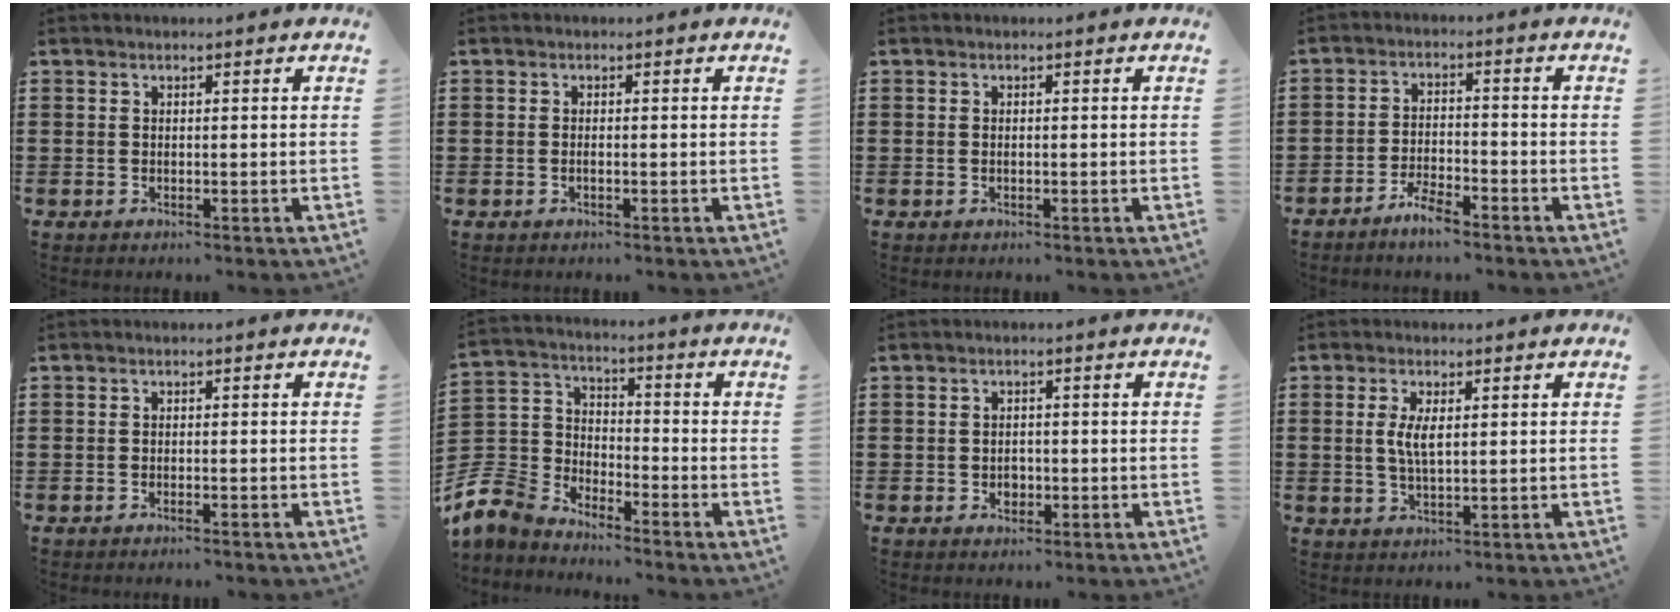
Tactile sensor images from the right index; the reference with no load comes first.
{"total": 0.5, "force": [-0.3, 0.0, 0.5], "torque": [-0.009, -0.002, -0.005]}
{"total": 0.0}
{"total": 3.7, "force": [-3.3, 0.8, 1.5], "torque": [-0.042, 0.006, -0.068]}
{"total": 0.9, "force": [-0.8, -0.1, 0.1], "torque": [-0.004, 0.000, -0.017]}
{"total": 6.5, "force": [-5.5, 3.5, 0.6], "torque": [-0.063, -0.006, -0.123]}
{"total": 1.7, "force": [-0.5, 1.3, 0.9], "torque": [-0.020, 0.003, -0.012]}
{"total": 3.7, "force": [0.6, 1.2, 3.4], "torque": [-0.069, 0.004, 0.008]}